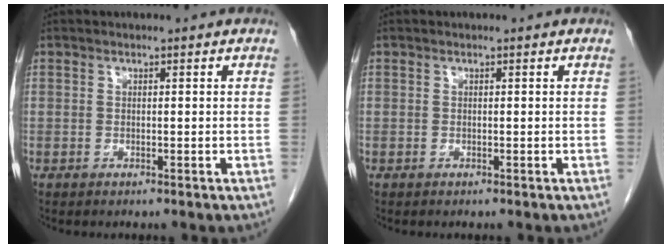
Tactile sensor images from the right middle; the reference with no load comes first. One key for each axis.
{"total": 0.0}